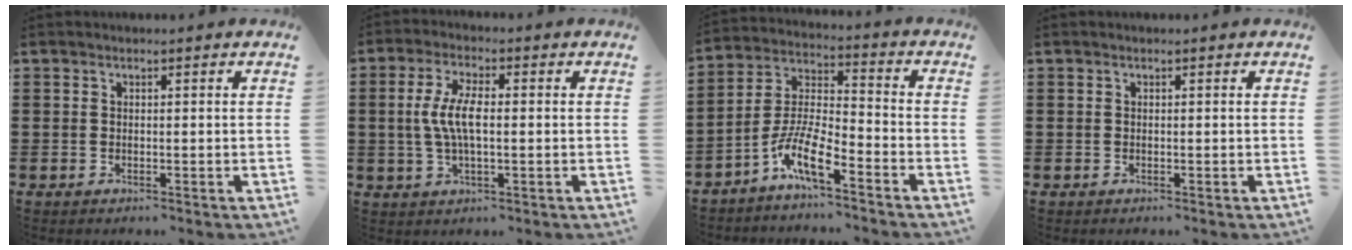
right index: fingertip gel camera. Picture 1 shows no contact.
{"total": 6.3, "force": [0.0, 2.0, 6.0], "torque": [-0.136, -0.004, -0.011]}
{"total": 8.6, "force": [-6.1, 1.9, 5.7], "torque": [-0.141, -0.009, -0.123]}
{"total": 0.0}